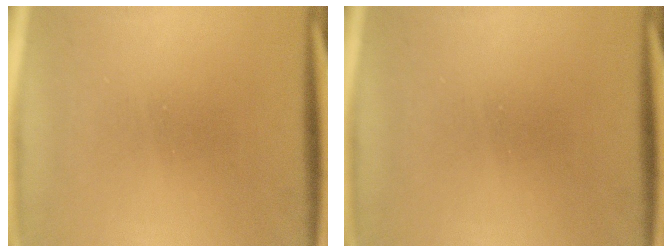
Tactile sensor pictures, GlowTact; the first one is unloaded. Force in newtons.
{"total": 0.0}